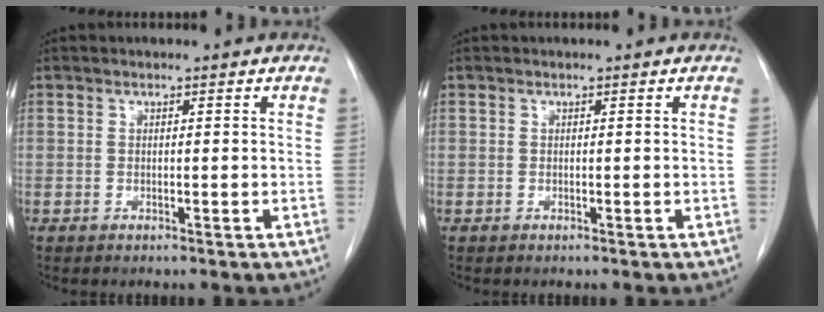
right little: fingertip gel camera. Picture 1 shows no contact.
{"total": 0.0}